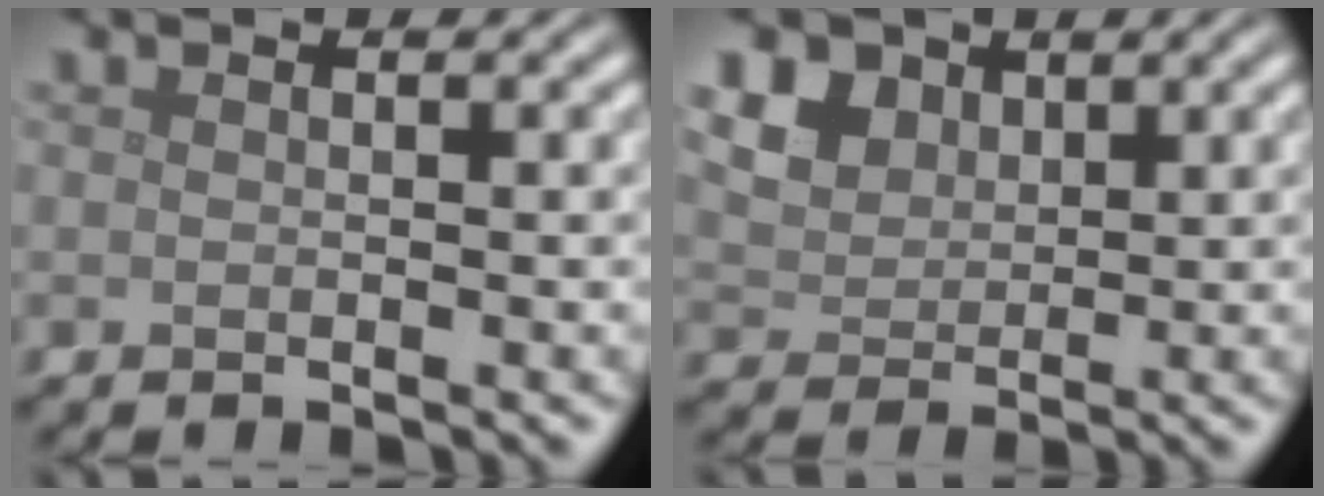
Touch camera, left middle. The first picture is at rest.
{"total": 7.5, "force": [3.9, 5.4, 3.4], "torque": [-0.111, 0.019, 0.070]}